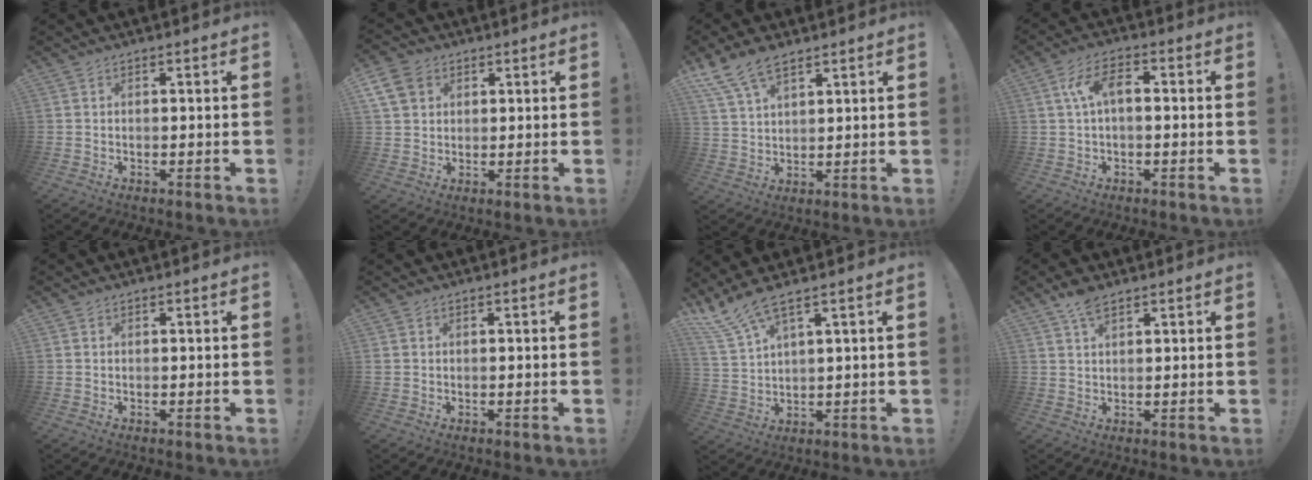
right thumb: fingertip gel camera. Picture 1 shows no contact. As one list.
[{"total": 8.4, "force": [3.8, 6.5, 3.7], "torque": [-0.069, -0.010, 0.078]}, {"total": 9.2, "force": [6.4, 4.2, 5.1], "torque": [-0.097, -0.024, 0.125]}, {"total": 7.8, "force": [0.7, 3.7, 6.9], "torque": [-0.139, 0.009, 0.013]}, {"total": 0.0}, {"total": 0.8, "force": [0.2, 0.7, 0.2], "torque": [-0.010, 0.005, 0.006]}, {"total": 7.2, "force": [5.7, 0.8, 4.3], "torque": [-0.097, -0.029, 0.109]}, {"total": 5.1, "force": [3.3, 2.0, 3.3], "torque": [-0.057, -0.011, 0.059]}]